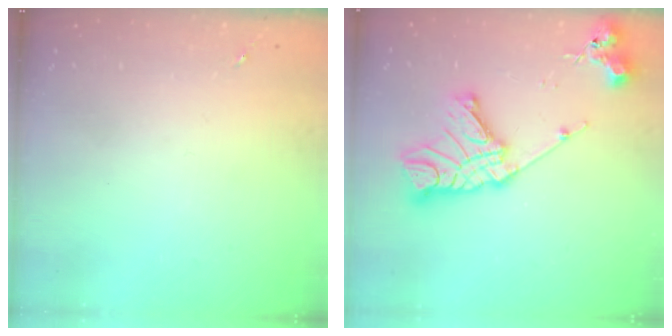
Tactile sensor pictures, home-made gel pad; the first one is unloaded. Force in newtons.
{"total": 19.3, "press": 19.2, "slide": 1.8}